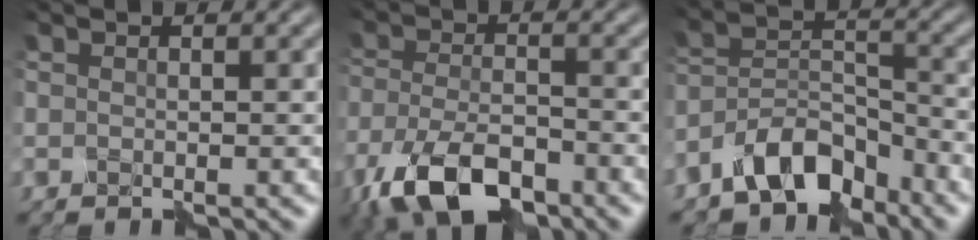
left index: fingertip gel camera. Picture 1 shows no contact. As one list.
[{"total": 8.1, "force": [-5.2, 3.4, 5.2], "torque": [-0.114, -0.013, -0.105]}, {"total": 6.4, "force": [-4.9, 2.9, 2.8], "torque": [-0.040, 0.006, -0.101]}]